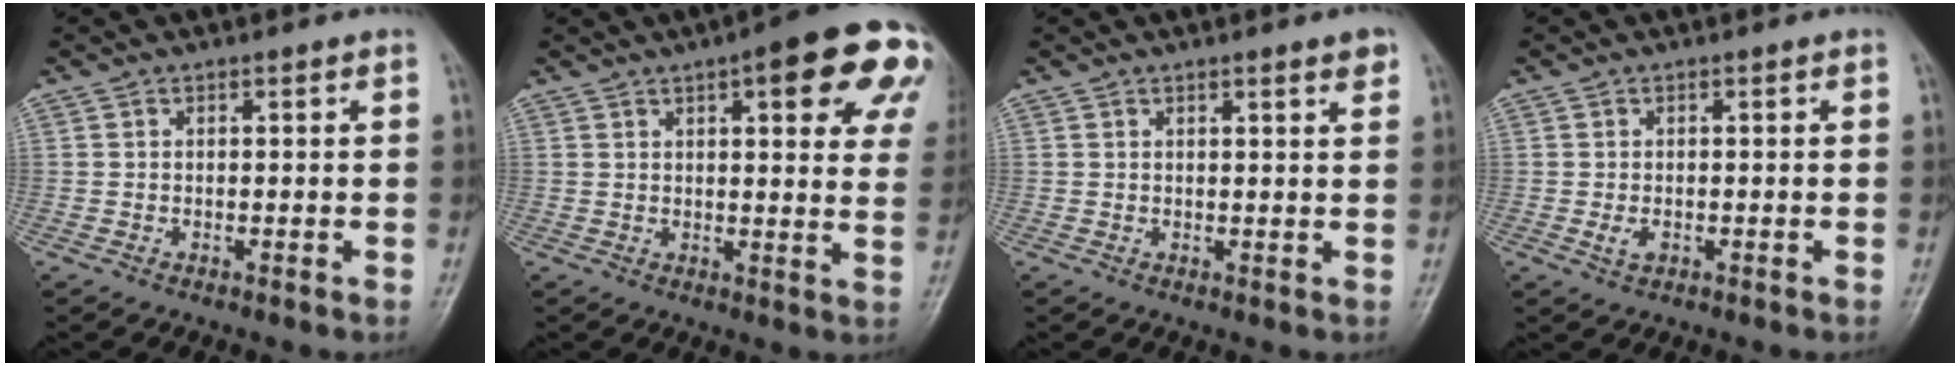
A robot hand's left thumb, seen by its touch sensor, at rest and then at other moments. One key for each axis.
{"total": 18.8, "fx": 8.4, "fy": 5.5, "fz": 15.8, "tx": -0.172, "ty": -0.015, "tz": 0.093}
{"total": 2.7, "fx": 1.7, "fy": 0.2, "fz": 2.1, "tx": -0.026, "ty": -0.008, "tz": 0.021}
{"total": 1.9, "fx": -0.5, "fy": 1.2, "fz": 1.4, "tx": -0.028, "ty": 0.004, "tz": -0.006}